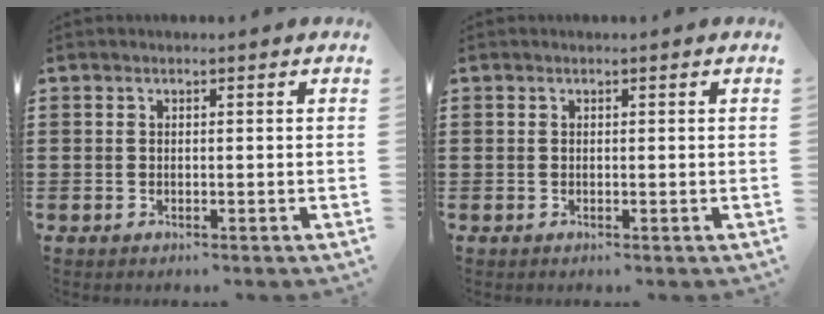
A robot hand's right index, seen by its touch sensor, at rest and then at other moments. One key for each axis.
{"total": 0.0}